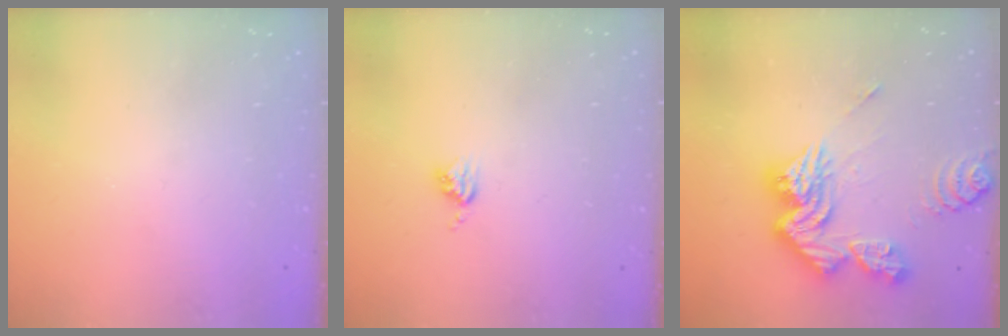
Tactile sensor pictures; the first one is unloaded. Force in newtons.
{"total": 3.9, "press": 3.9, "slide": 0.5}
{"total": 18.2, "press": 18.1, "slide": 1.9}